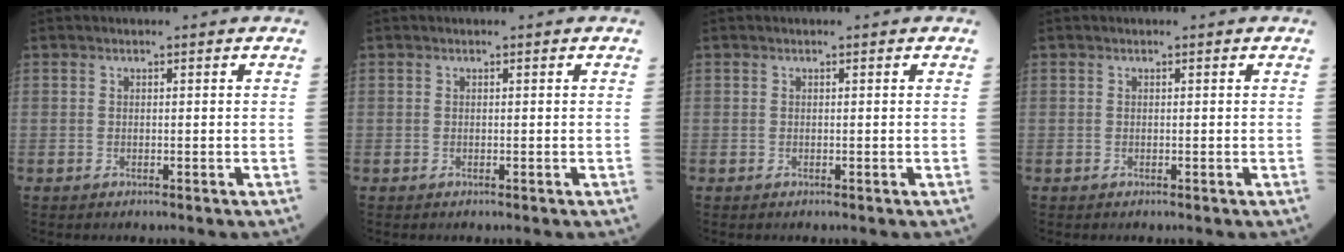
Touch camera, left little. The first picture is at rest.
{"total": 0.0}
{"total": 0.0}
{"total": 0.0}